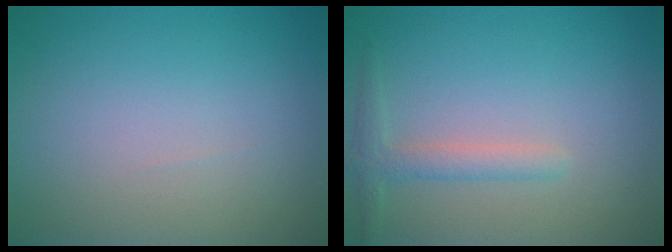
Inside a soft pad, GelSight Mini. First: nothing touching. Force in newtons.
{"total": 1.9, "press": 1.9, "slide": 0.1}